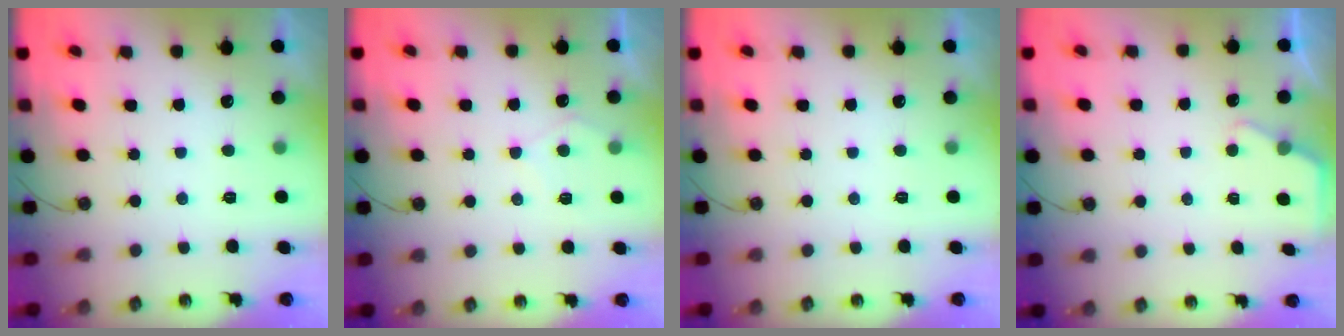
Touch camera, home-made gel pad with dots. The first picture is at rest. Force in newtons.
{"total": 6.5, "press": 6.5, "slide": 0.7}
{"total": 0.0}
{"total": 2.2, "press": 2.2, "slide": 0.3}